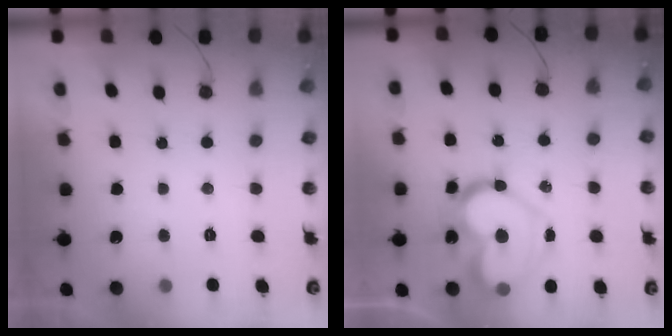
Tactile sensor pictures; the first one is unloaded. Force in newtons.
{"total": 18.6, "press": 18.5, "slide": 2.0}